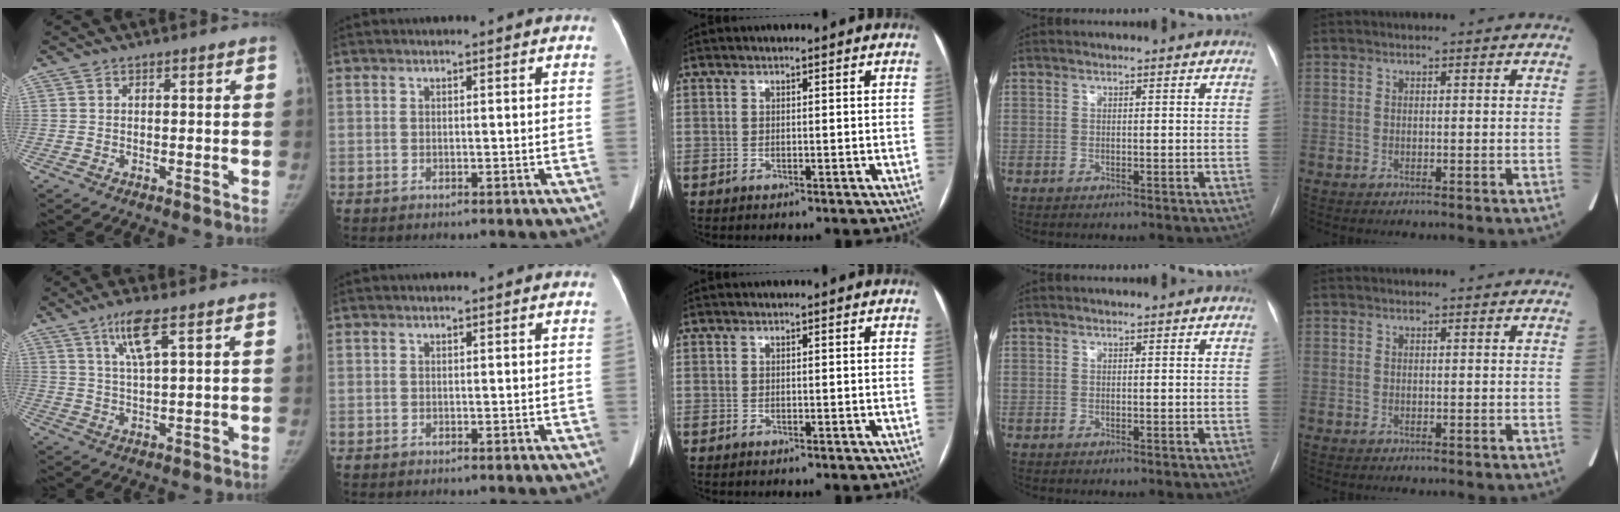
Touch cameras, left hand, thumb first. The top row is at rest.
{"thumb": {"total": 6.4, "force": [3.4, 0.8, 5.4], "torque": [-0.113, -0.018, 0.071]}}